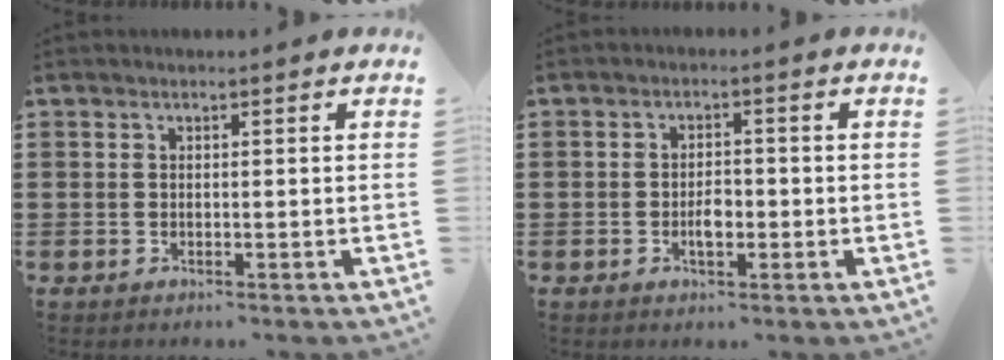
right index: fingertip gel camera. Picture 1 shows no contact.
{"total": 2.7, "force": [-0.8, 1.2, 2.3], "torque": [-0.044, 0.002, -0.014]}